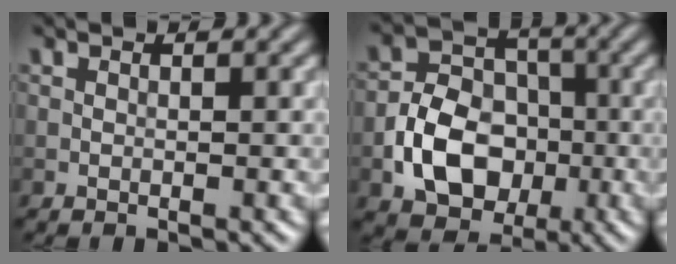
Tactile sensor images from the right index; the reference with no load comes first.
{"total": 7.4, "force": [-2.2, 5.5, 4.3], "torque": [-0.075, -0.002, -0.042]}